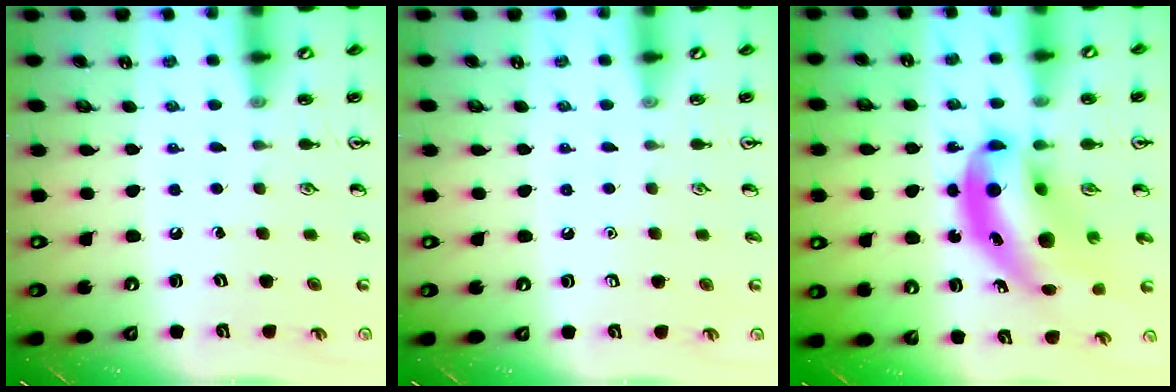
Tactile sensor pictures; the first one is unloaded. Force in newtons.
{"total": 0.0}
{"total": 14.7, "press": 14.0, "slide": 4.5}